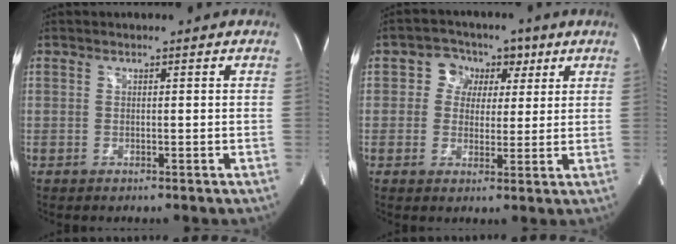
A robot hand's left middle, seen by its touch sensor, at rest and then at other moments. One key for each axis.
{"total": 5.8, "fx": 1.8, "fy": 5.2, "fz": 1.9, "tx": -0.022, "ty": 0.026, "tz": 0.028}